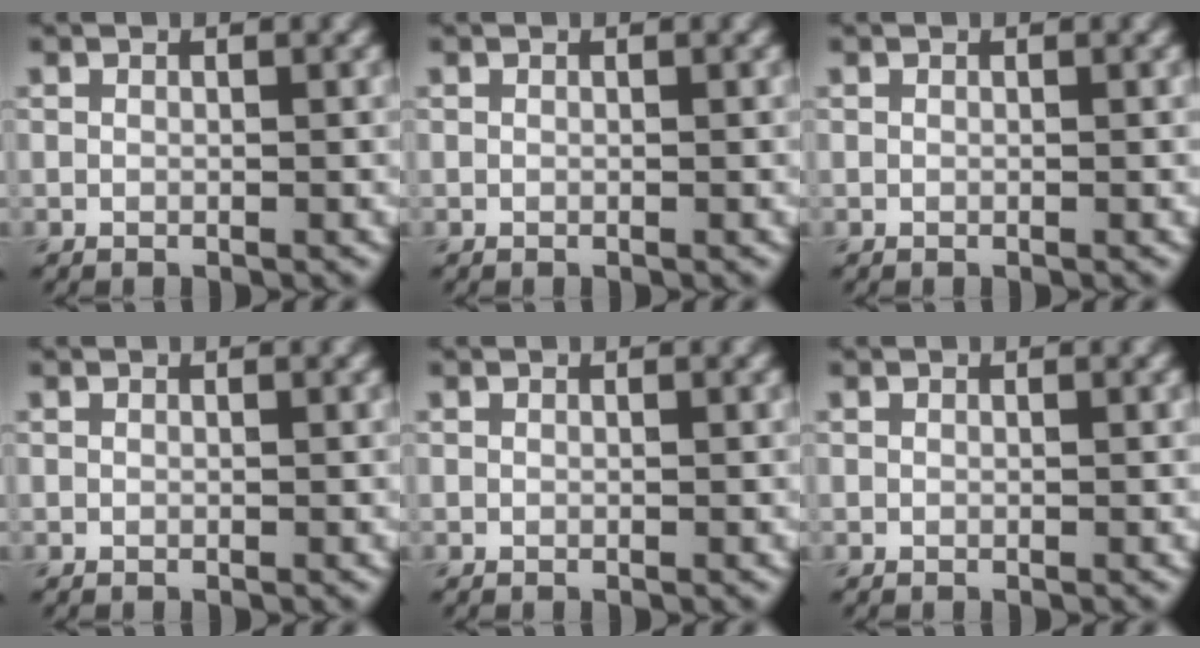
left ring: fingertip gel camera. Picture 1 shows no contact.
{"total": 0.0}
{"total": 0.0}
{"total": 0.0}
{"total": 0.0}
{"total": 0.0}